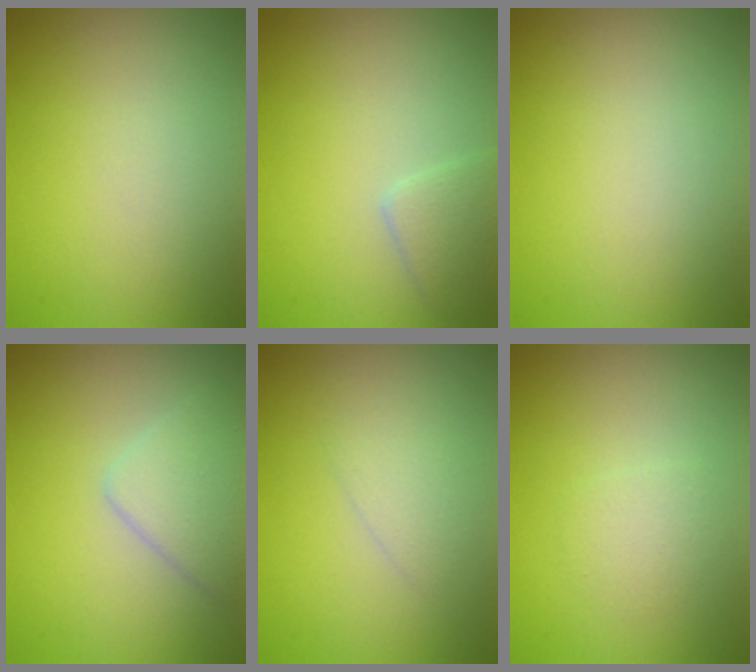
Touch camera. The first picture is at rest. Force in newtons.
{"total": 2.1, "press": 2.1, "slide": 0.1}
{"total": 0.0}
{"total": 2.9, "press": 2.9, "slide": 0.1}
{"total": 1.4, "press": 1.4, "slide": 0.1}
{"total": 1.4, "press": 1.4, "slide": 0.0}